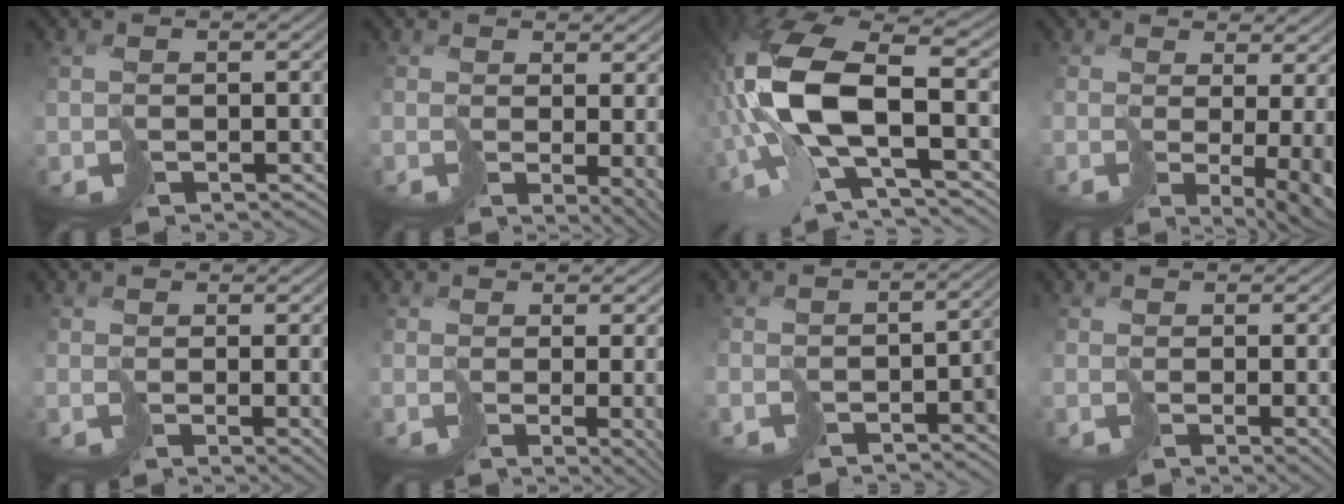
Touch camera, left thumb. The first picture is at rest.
{"total": 4.3, "force": [-0.3, 1.1, 4.1], "torque": [-0.059, -0.021, 0.009]}
{"total": 14.1, "force": [-1.1, 4.8, 13.2], "torque": [-0.300, 0.006, -0.022]}
{"total": 8.5, "force": [-1.2, 2.2, 8.1], "torque": [-0.107, -0.037, 0.018]}
{"total": 1.9, "force": [0.0, 0.3, 1.9], "torque": [-0.022, -0.014, 0.010]}
{"total": 4.0, "force": [-0.5, 0.6, 4.0], "torque": [-0.052, -0.022, 0.017]}
{"total": 4.8, "force": [-3.5, 1.7, 2.9], "torque": [-0.025, -0.013, -0.052]}
{"total": 2.1, "force": [-0.5, 0.2, 2.1], "torque": [-0.022, -0.018, 0.006]}